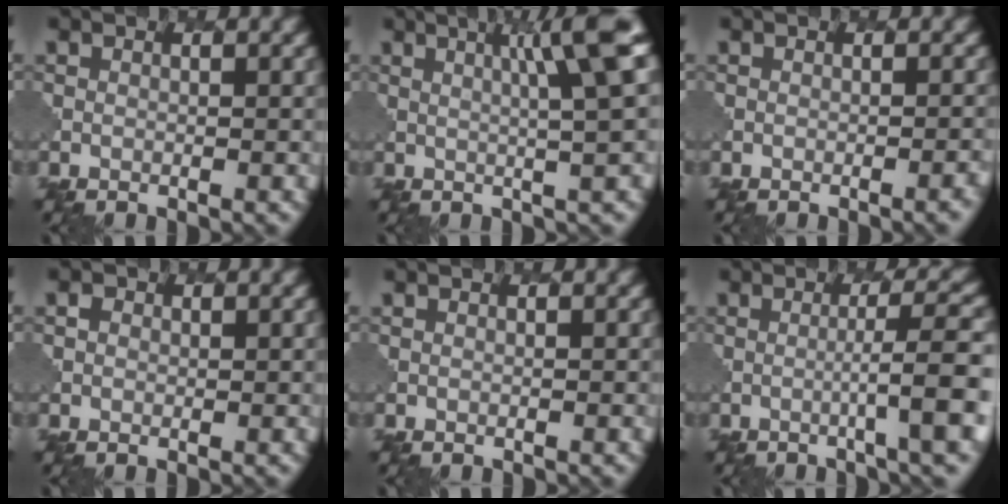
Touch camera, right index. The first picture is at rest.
{"total": 6.6, "force": [2.1, 0.8, 6.3], "torque": [-0.070, 0.020, 0.040]}
{"total": 1.5, "force": [-0.8, 0.5, 1.2], "torque": [0.000, 0.008, -0.010]}
{"total": 0.8, "force": [0.2, 0.7, 0.1], "torque": [-0.002, 0.003, 0.006]}
{"total": 0.0}
{"total": 5.0, "force": [-1.1, 0.3, 4.8], "torque": [-0.063, 0.015, -0.026]}